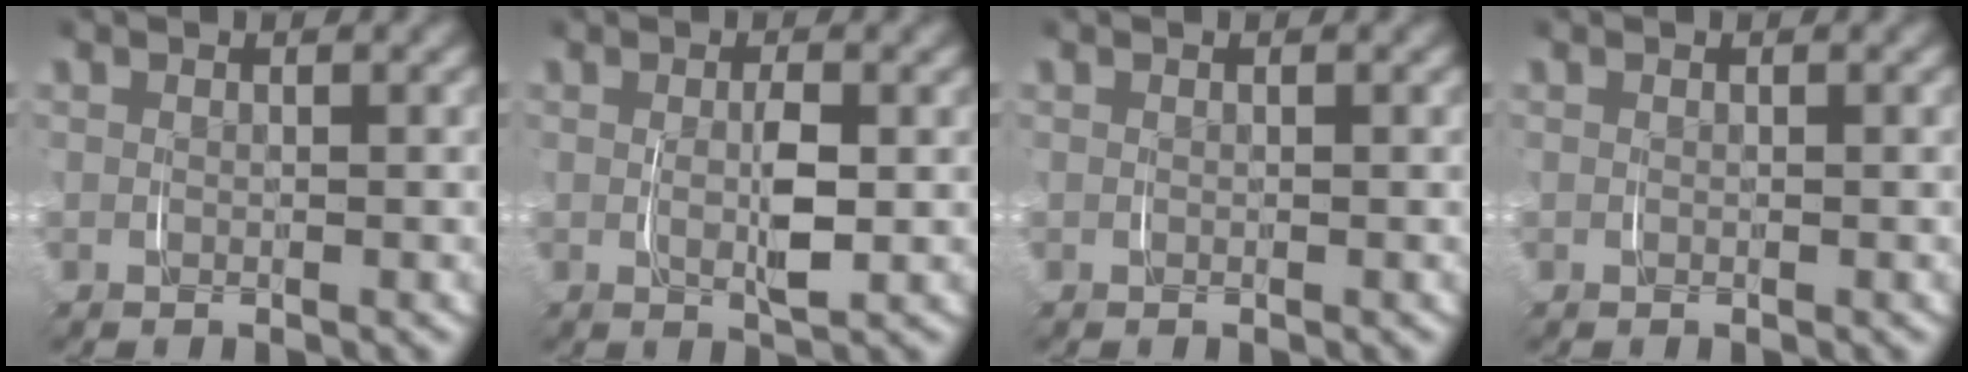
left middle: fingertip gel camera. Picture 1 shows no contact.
{"total": 0.9, "force": [0.1, -0.2, 0.9], "torque": [-0.016, -0.006, 0.005]}
{"total": 0.0}
{"total": 0.0}